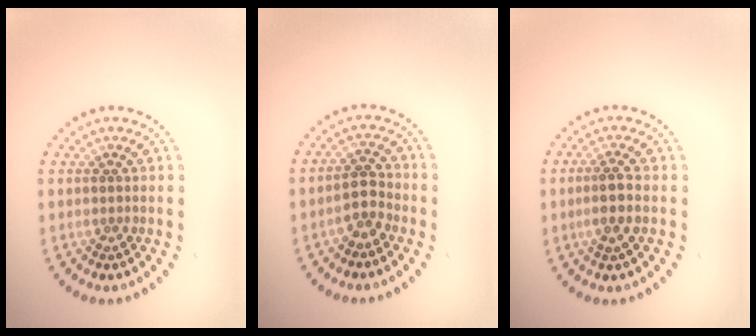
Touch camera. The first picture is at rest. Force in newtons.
{"total": 2.3, "press": 2.1, "slide": 0.8}
{"total": 2.4, "press": 2.1, "slide": 1.1}